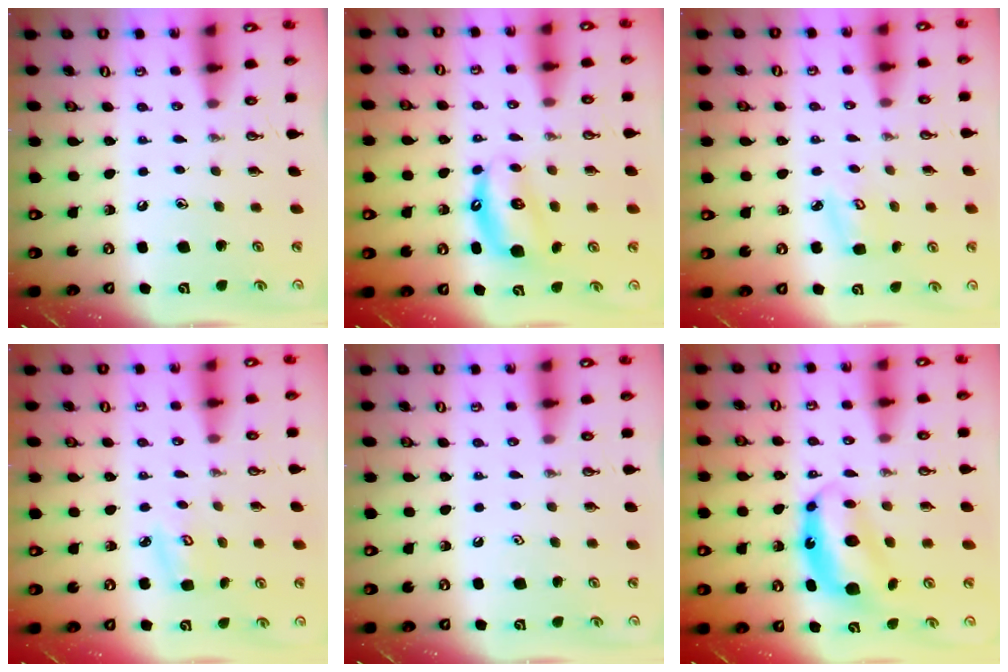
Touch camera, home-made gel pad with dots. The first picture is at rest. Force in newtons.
{"total": 6.5, "press": 6.5, "slide": 0.9}
{"total": 4.2, "press": 4.2, "slide": 0.5}
{"total": 4.2, "press": 4.2, "slide": 0.5}
{"total": 0.9, "press": 0.6, "slide": 0.6}
{"total": 7.8, "press": 7.8, "slide": 0.5}